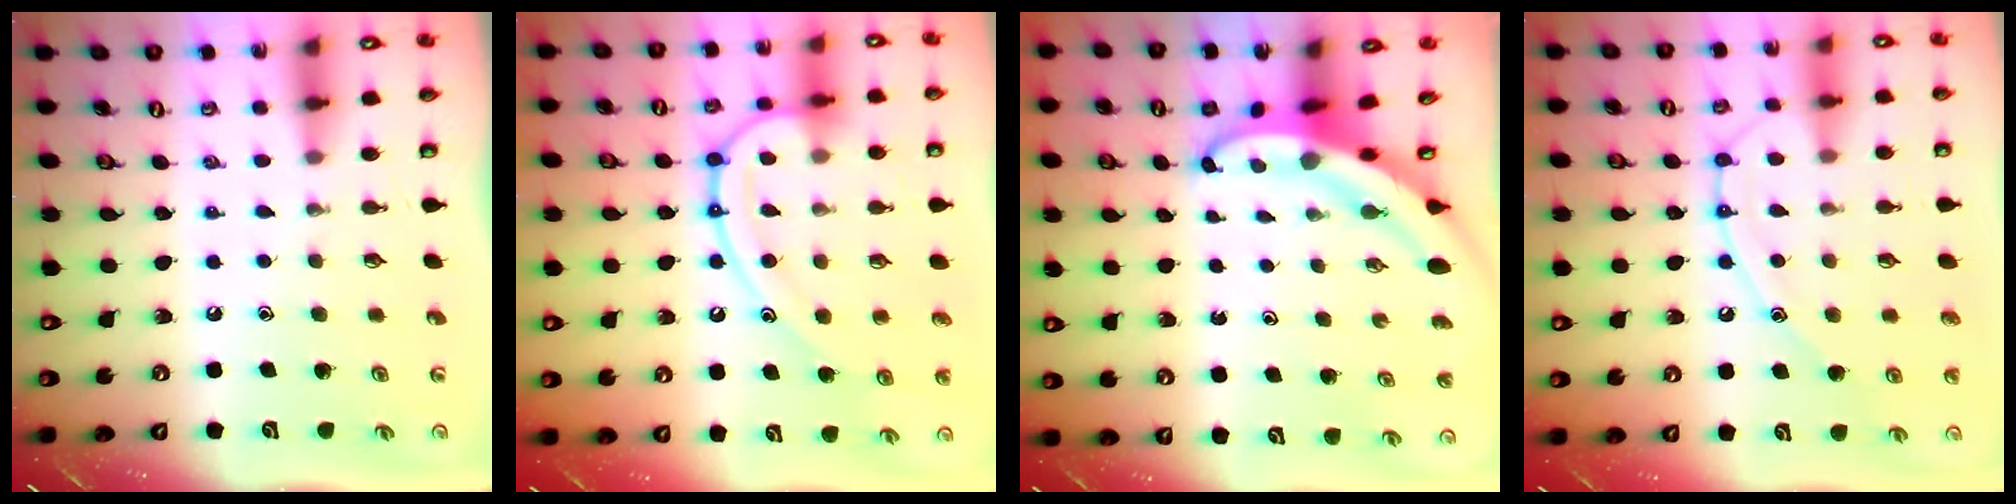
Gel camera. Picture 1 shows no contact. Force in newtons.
{"total": 15.6, "press": 15.5, "slide": 1.8}
{"total": 5.4, "press": 5.4, "slide": 0.5}
{"total": 12.1, "press": 12.1, "slide": 1.0}